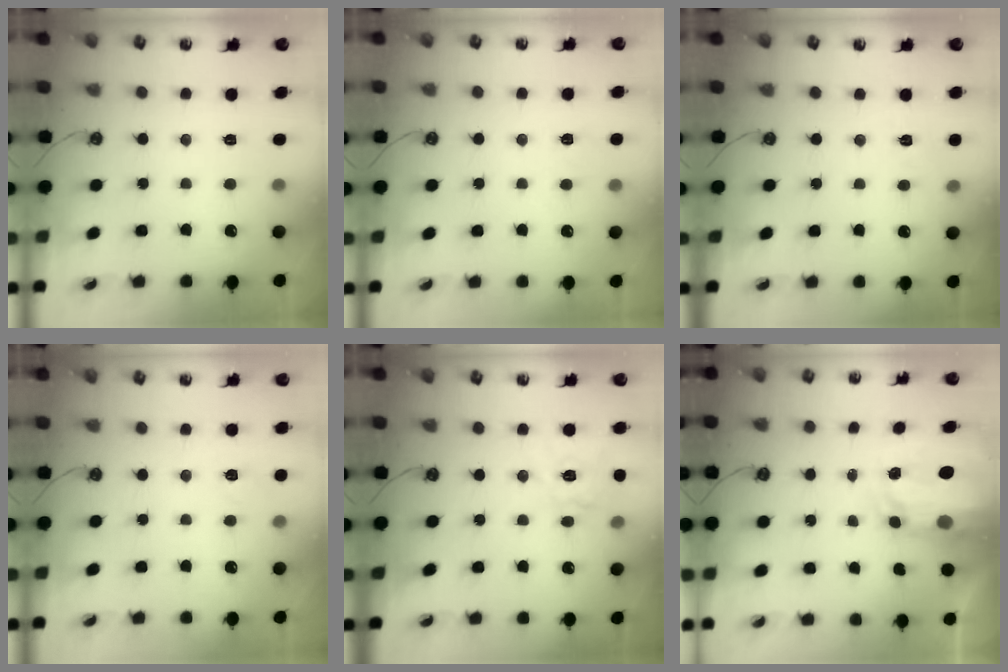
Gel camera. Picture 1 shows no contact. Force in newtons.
{"total": 2.8, "press": 2.8, "slide": 0.3}
{"total": 3.5, "press": 3.5, "slide": 0.5}
{"total": 5.0, "press": 5.0, "slide": 0.5}
{"total": 12.1, "press": 11.9, "slide": 1.6}
{"total": 5.4, "press": 5.4, "slide": 0.4}